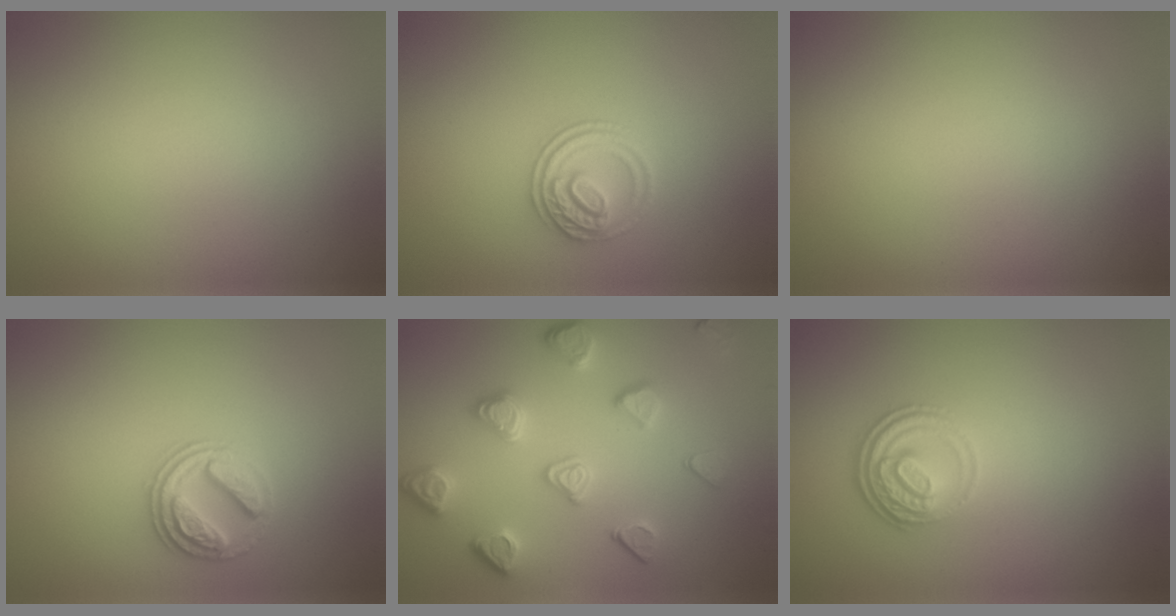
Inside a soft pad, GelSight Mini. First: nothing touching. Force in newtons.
{"total": 2.7, "press": 2.6, "slide": 0.7}
{"total": 0.0}
{"total": 2.6, "press": 2.6, "slide": 0.5}
{"total": 4.7, "press": 3.9, "slide": 2.6}
{"total": 3.5, "press": 2.6, "slide": 2.3}